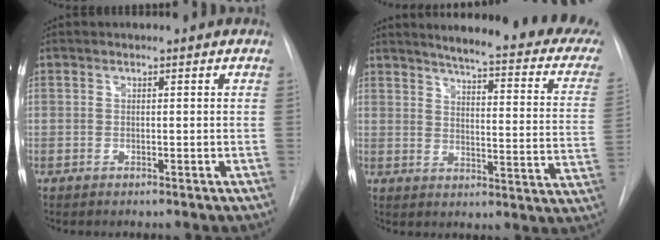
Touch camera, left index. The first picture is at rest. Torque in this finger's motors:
{"motor_torque": [0.39, -0.52, 0.26, 0.09]}